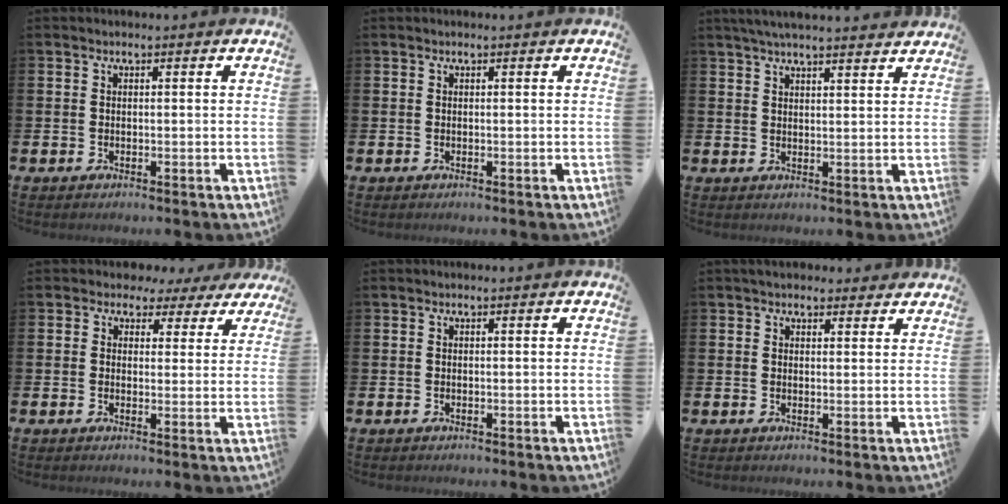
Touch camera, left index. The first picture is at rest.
{"total": 0.0}
{"total": 4.1, "force": [3.9, 0.1, 1.3], "torque": [-0.034, -0.011, 0.071]}
{"total": 2.6, "force": [1.6, 2.1, 0.2], "torque": [-0.008, -0.007, 0.021]}
{"total": 0.0}
{"total": 2.6, "force": [2.3, 1.1, 0.1], "torque": [0.009, -0.008, 0.039]}